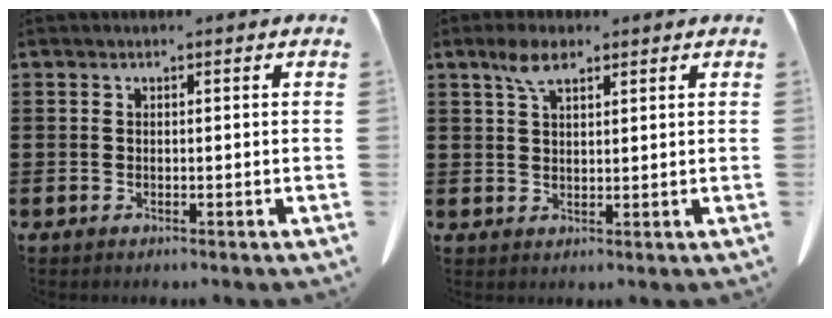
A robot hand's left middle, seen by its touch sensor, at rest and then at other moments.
{"total": 4.3, "force": [2.6, 1.6, 3.0], "torque": [-0.067, 0.005, 0.048]}